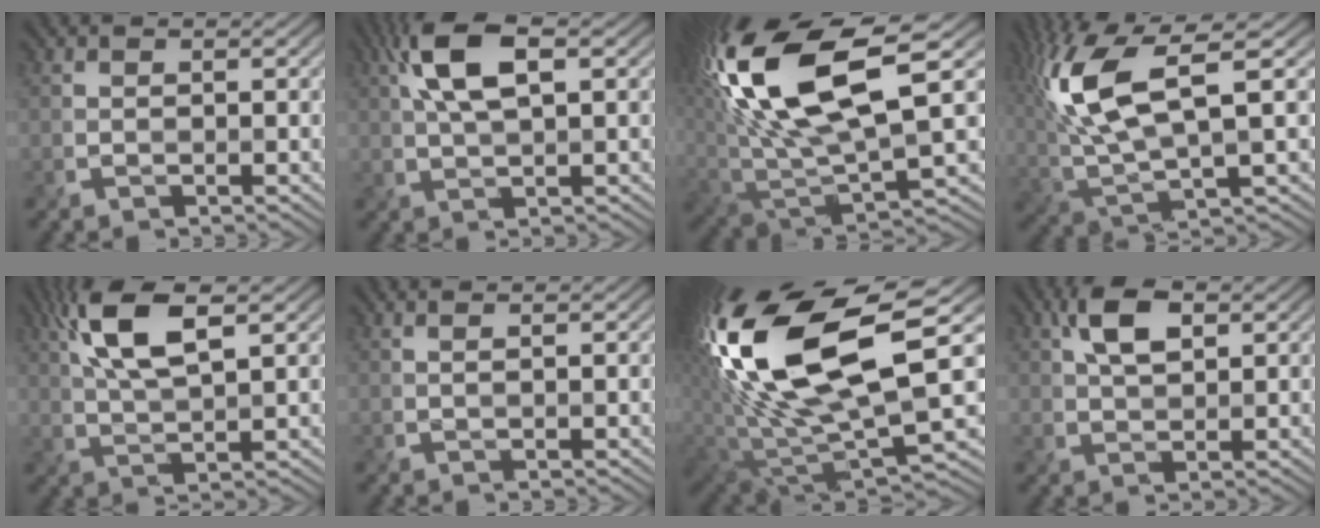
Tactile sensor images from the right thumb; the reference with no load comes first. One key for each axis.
{"total": 7.9, "fx": 2.8, "fy": 3.1, "fz": 6.7, "tx": -0.143, "ty": 0.016, "tz": 0.047}
{"total": 18.3, "fx": 6.8, "fy": 7.7, "fz": 15.2, "tx": -0.341, "ty": 0.023, "tz": 0.119}
{"total": 12.1, "fx": 4.2, "fy": 4.1, "fz": 10.5, "tx": -0.247, "ty": 0.010, "tz": 0.084}
{"total": 9.2, "fx": 4.0, "fy": 3.1, "fz": 7.7, "tx": -0.166, "ty": 0.015, "tz": 0.074}
{"total": 0.9, "fx": 0.5, "fy": 0.0, "fz": 0.7, "tx": -0.002, "ty": -0.004, "tz": -0.001}
{"total": 19.5, "fx": 5.9, "fy": 8.8, "fz": 16.4, "tx": -0.360, "ty": 0.005, "tz": 0.098}
{"total": 5.2, "fx": 2.1, "fy": 2.6, "fz": 4.0, "tx": -0.087, "ty": 0.004, "tz": 0.036}